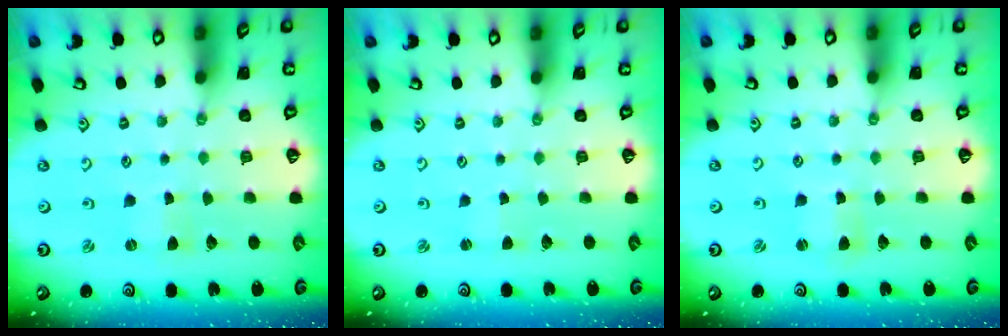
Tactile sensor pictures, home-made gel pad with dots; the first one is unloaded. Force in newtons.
{"total": 0.9, "press": 0.8, "slide": 0.1}
{"total": 1.9, "press": 1.9, "slide": 0.3}